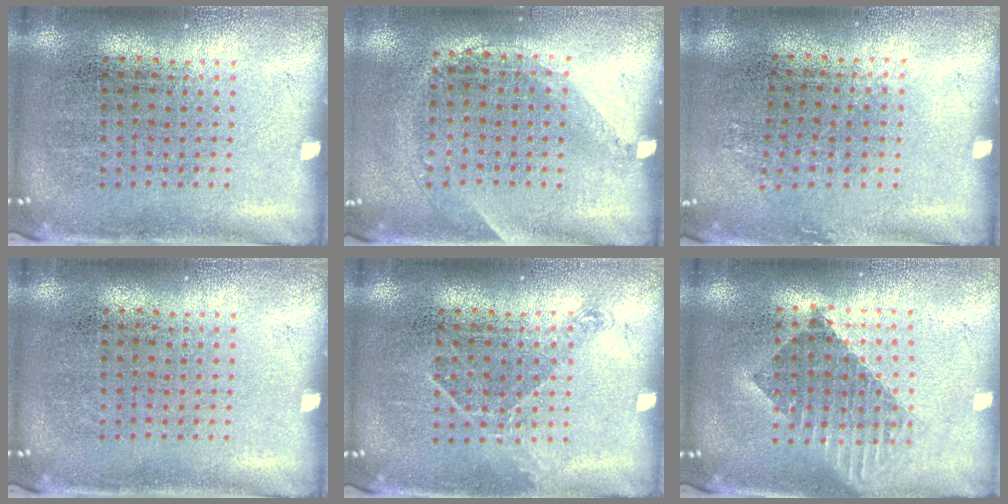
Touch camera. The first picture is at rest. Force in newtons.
{"total": 1.4, "press": 1.0, "slide": 1.0}
{"total": 0.8, "press": 0.6, "slide": 0.5}
{"total": 0.0}
{"total": 0.9, "press": 0.8, "slide": 0.5}
{"total": 1.7, "press": 1.4, "slide": 1.0}